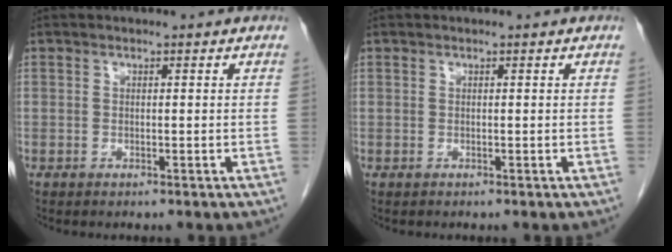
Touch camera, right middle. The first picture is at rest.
{"total": 0.0}